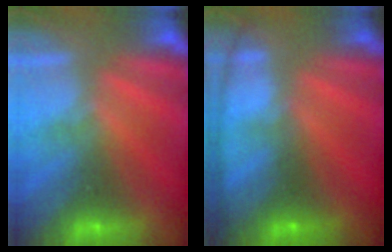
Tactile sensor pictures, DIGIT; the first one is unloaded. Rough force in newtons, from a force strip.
{"total": 7.6}